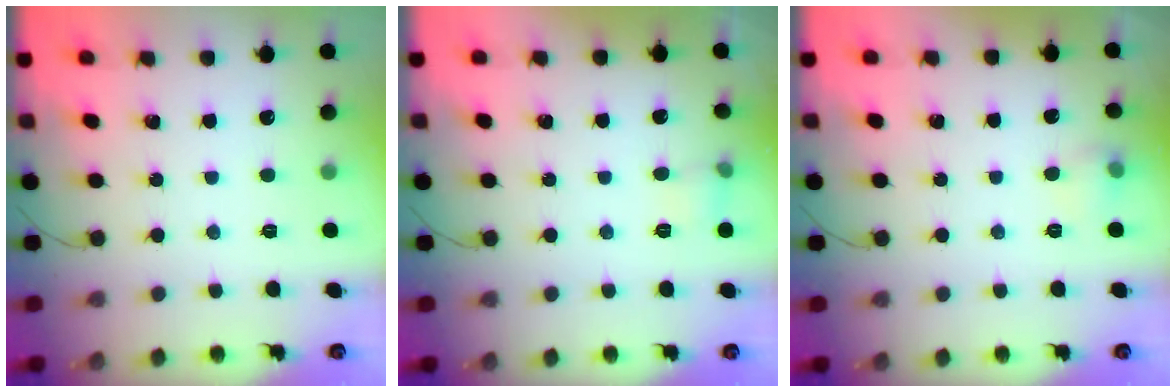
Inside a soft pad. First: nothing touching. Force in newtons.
{"total": 4.5, "press": 4.3, "slide": 1.4}
{"total": 5.5, "press": 5.3, "slide": 1.5}